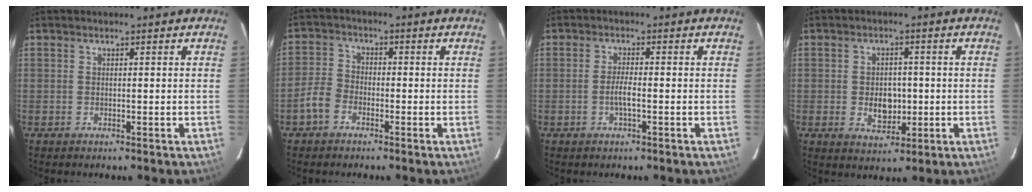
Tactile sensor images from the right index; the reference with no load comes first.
{"total": 4.4, "force": [-2.5, 3.0, 2.0], "torque": [-0.043, 0.014, -0.051]}
{"total": 2.6, "force": [-0.9, 0.3, 2.4], "torque": [-0.049, 0.000, -0.016]}
{"total": 5.7, "force": [-0.7, 4.1, 3.8], "torque": [-0.068, 0.003, -0.002]}